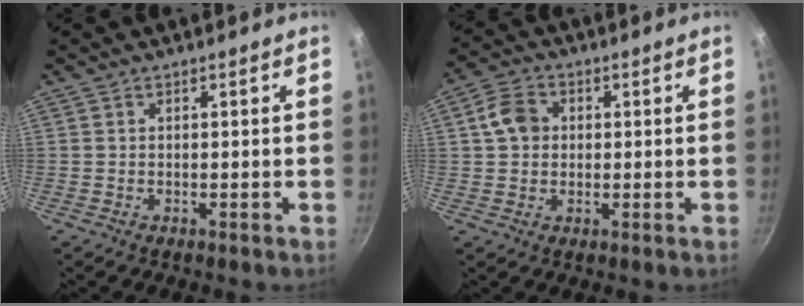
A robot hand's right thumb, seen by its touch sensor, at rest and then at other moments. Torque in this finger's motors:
{"motor_torque": [-0.56, 0.72, -0.16, 0.32, 0.11]}